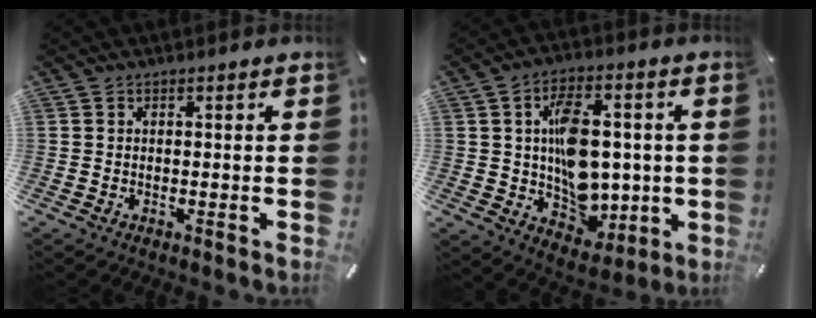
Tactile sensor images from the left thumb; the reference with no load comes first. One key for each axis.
{"total": 14.0, "fx": 1.4, "fy": 10.3, "fz": 9.4, "tx": -0.141, "ty": 0.010, "tz": 0.036}